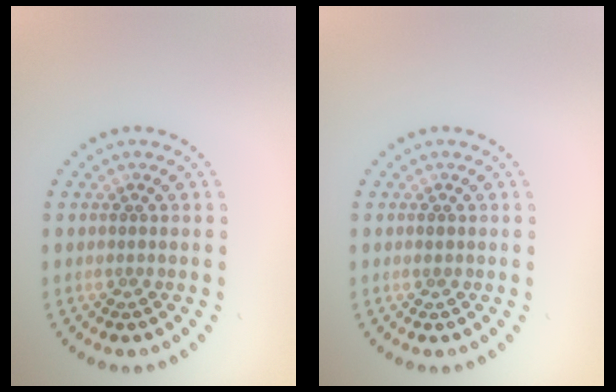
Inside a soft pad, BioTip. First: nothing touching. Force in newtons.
{"total": 0.5, "press": 0.5, "slide": 0.2}